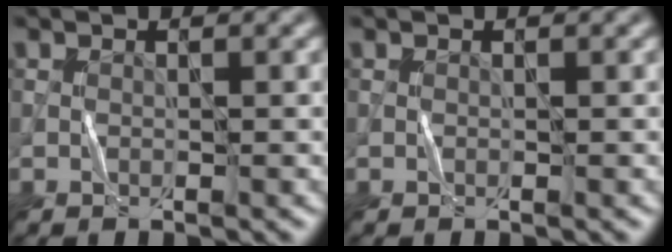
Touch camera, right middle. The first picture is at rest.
{"total": 0.0}